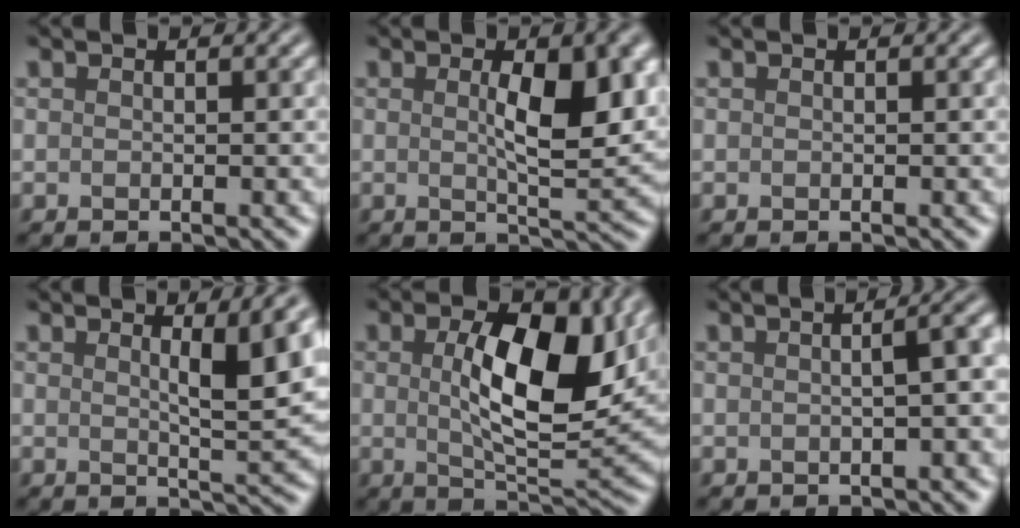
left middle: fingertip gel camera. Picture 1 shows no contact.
{"total": 6.5, "force": [1.0, 2.0, 6.1], "torque": [-0.096, -0.004, 0.019]}
{"total": 0.0}
{"total": 6.5, "force": [1.8, 1.7, 6.0], "torque": [-0.070, 0.001, 0.026]}
{"total": 10.2, "force": [1.5, 4.3, 9.1], "torque": [-0.145, 0.001, 0.029]}
{"total": 4.5, "force": [0.1, 1.8, 4.1], "torque": [-0.028, 0.017, -0.001]}